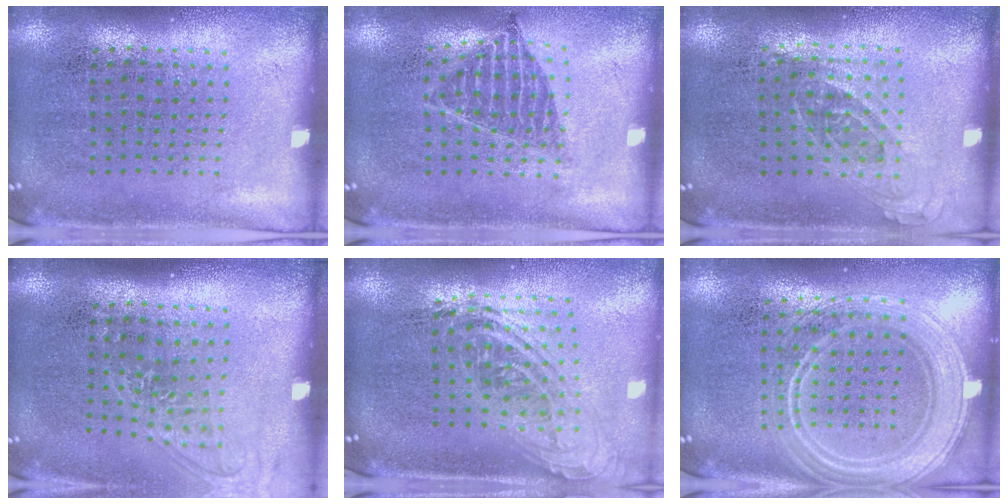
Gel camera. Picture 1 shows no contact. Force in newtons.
{"total": 1.0, "press": 0.9, "slide": 0.3}
{"total": 0.8, "press": 0.8, "slide": 0.3}
{"total": 1.4, "press": 1.1, "slide": 0.8}
{"total": 2.1, "press": 1.5, "slide": 1.4}
{"total": 2.3, "press": 2.3, "slide": 0.4}